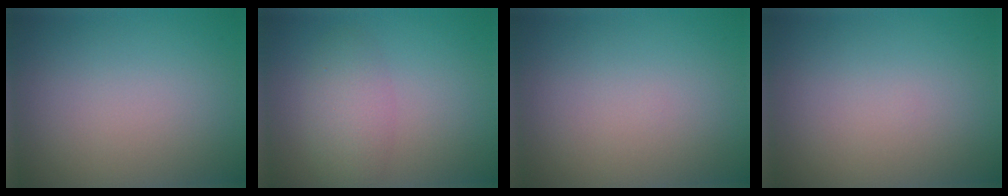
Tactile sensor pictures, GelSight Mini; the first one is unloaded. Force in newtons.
{"total": 2.9, "press": 2.9, "slide": 0.2}
{"total": 0.0}
{"total": 0.0}